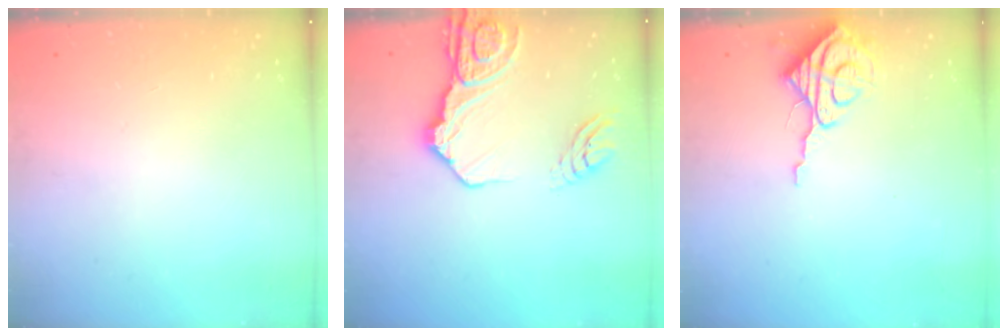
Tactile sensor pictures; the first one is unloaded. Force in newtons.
{"total": 14.8, "press": 14.7, "slide": 1.7}
{"total": 7.9, "press": 7.9, "slide": 0.6}